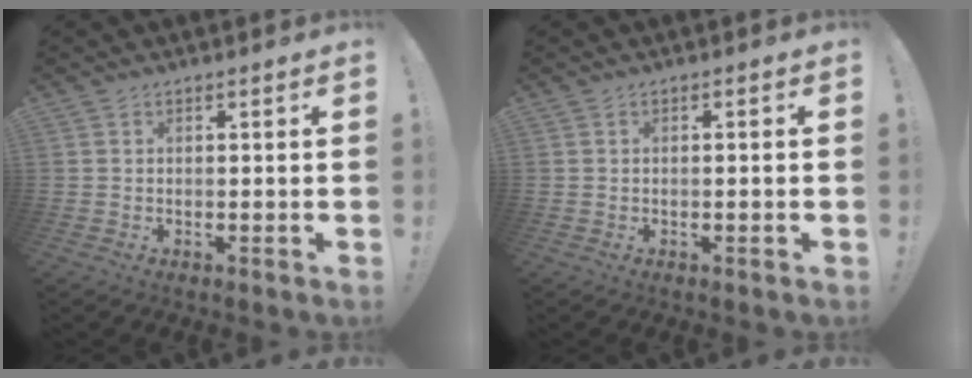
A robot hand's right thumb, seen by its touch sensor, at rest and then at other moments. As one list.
[{"total": 0.9, "force": [-0.5, -0.3, 0.7], "torque": [-0.012, -0.001, -0.008]}]